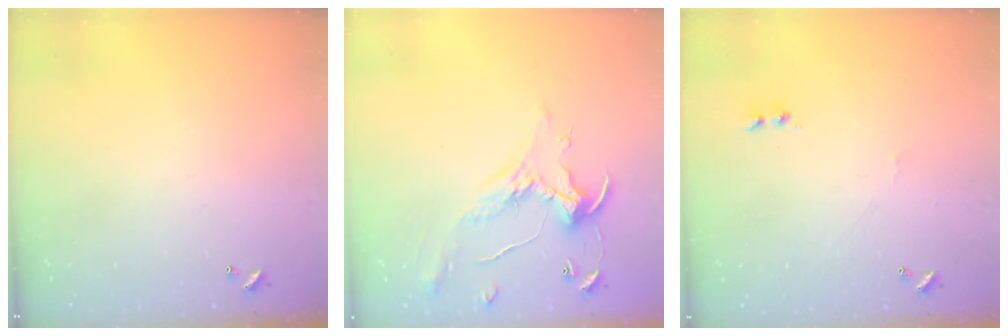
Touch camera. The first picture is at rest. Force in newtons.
{"total": 1.1, "press": 0.8, "slide": 0.9}
{"total": 1.5, "press": 1.4, "slide": 0.6}